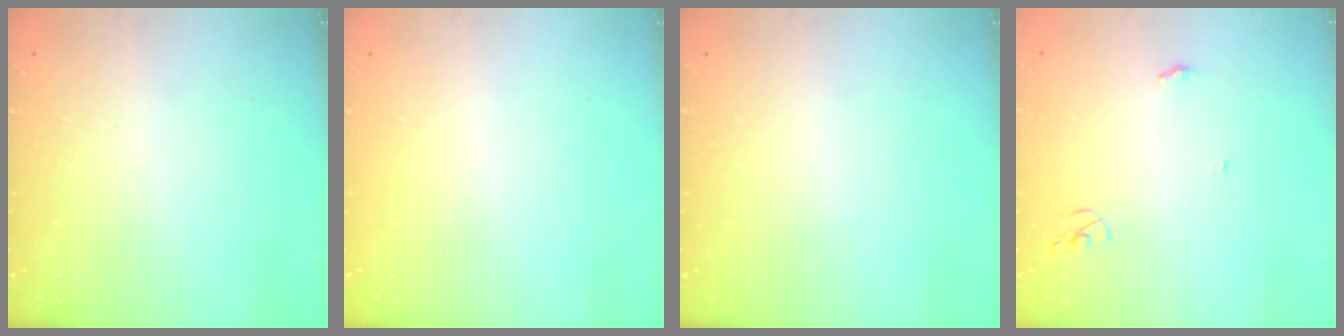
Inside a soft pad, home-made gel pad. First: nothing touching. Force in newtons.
{"total": 0.0}
{"total": 0.0}
{"total": 2.6, "press": 2.6, "slide": 0.2}